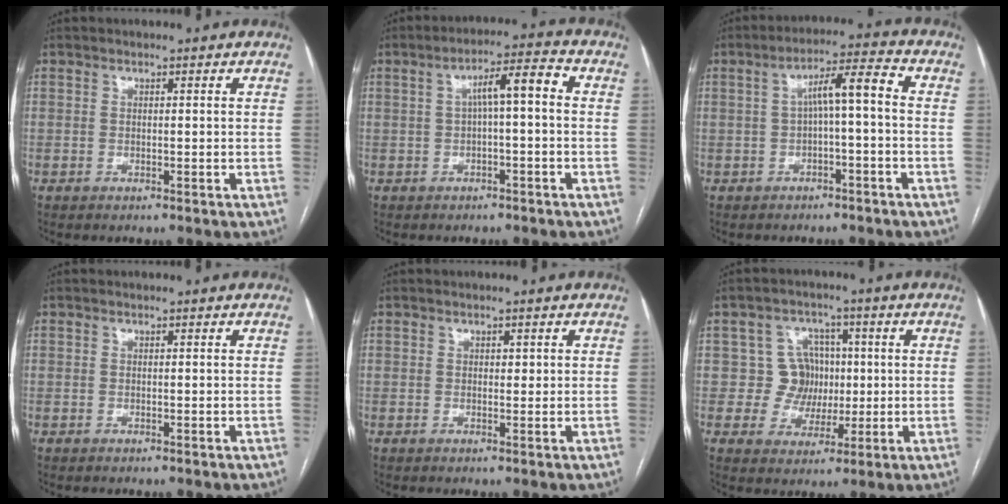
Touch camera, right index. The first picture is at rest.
{"total": 6.0, "force": [0.4, 1.0, 5.9], "torque": [-0.095, 0.026, 0.006]}
{"total": 6.4, "force": [-0.2, 0.8, 6.3], "torque": [-0.103, 0.030, -0.001]}
{"total": 0.0}
{"total": 1.0, "force": [0.3, 0.6, 0.8], "torque": [-0.008, 0.000, 0.004]}
{"total": 6.6, "force": [0.6, 6.5, 1.0], "torque": [-0.004, 0.024, 0.012]}